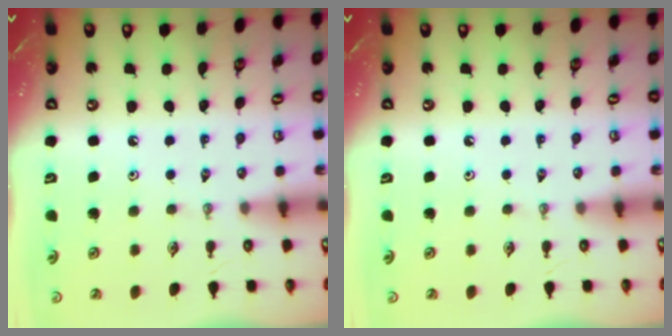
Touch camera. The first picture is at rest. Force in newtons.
{"total": 0.0}